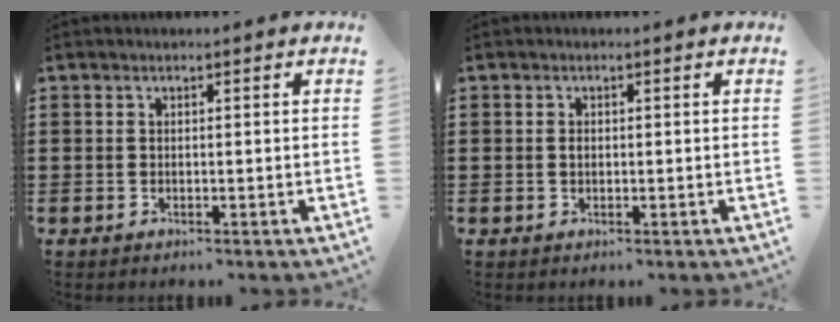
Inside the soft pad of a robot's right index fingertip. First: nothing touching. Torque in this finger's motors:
{"motor_torque": [0.18, 0.27, 0.10, 0.01]}